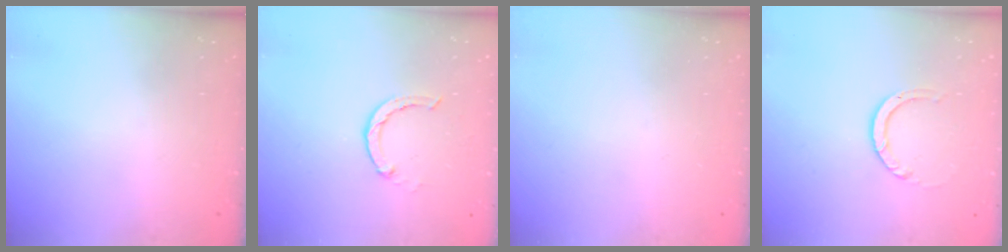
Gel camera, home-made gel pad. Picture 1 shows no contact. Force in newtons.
{"total": 3.0, "press": 3.0, "slide": 0.4}
{"total": 0.0}
{"total": 4.0, "press": 4.0, "slide": 0.2}